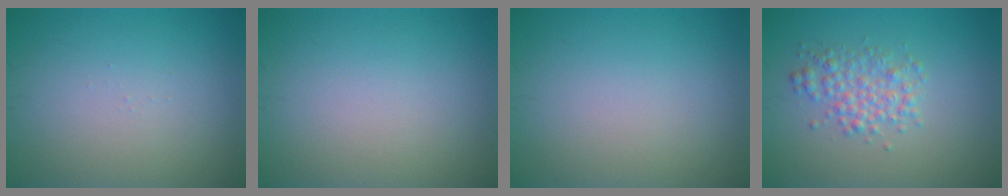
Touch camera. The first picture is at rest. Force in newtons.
{"total": 0.0}
{"total": 0.0}
{"total": 2.8, "press": 2.8, "slide": 0.0}